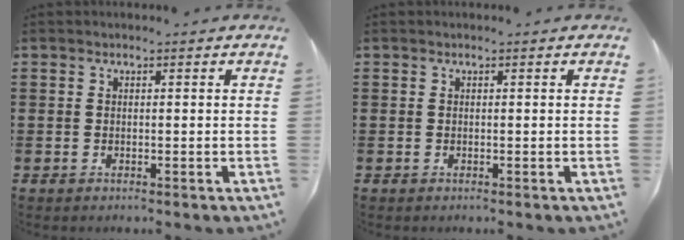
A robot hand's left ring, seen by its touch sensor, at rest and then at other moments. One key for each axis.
{"total": 0.0}